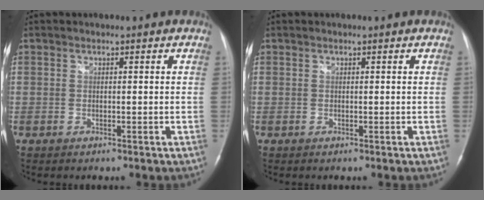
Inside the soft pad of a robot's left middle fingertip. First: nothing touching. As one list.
[{"total": 0.0}]